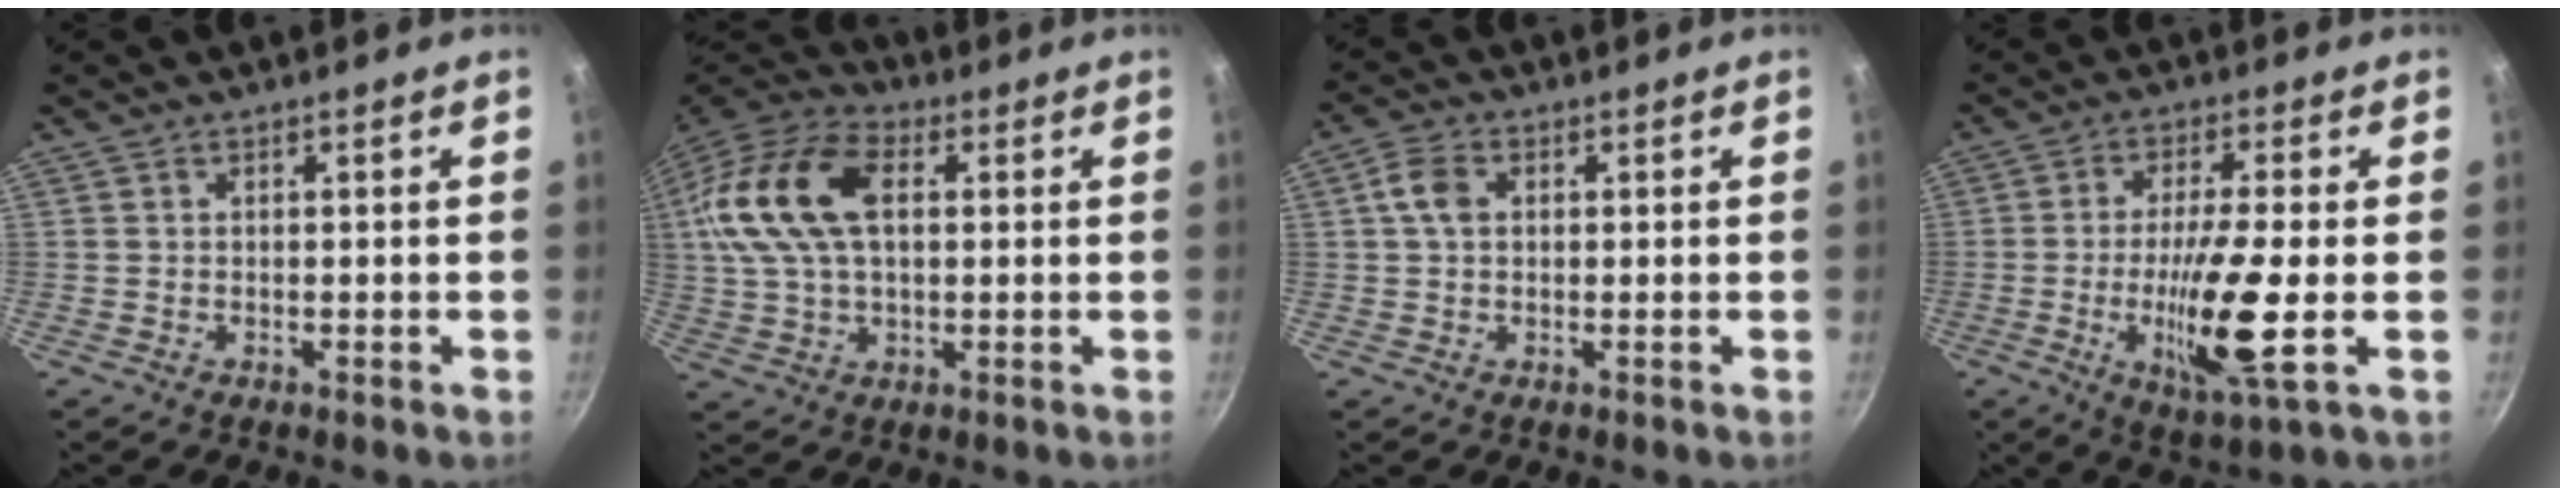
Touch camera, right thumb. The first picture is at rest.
{"total": 19.2, "force": [4.0, 11.5, 14.8], "torque": [-0.286, 0.025, 0.063]}
{"total": 4.4, "force": [0.7, 3.2, 2.9], "torque": [-0.054, 0.009, 0.007]}
{"total": 14.0, "force": [-2.4, 2.3, 13.6], "torque": [-0.253, -0.007, -0.044]}